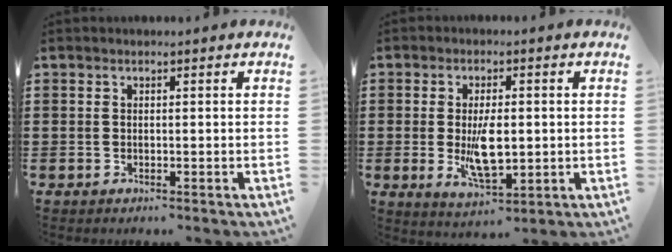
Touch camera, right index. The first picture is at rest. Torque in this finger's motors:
{"motor_torque": [1.78, 0.36, 0.73, 0.21]}